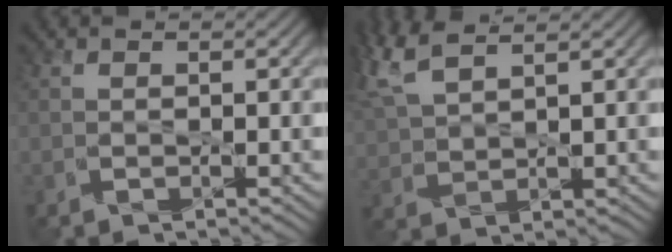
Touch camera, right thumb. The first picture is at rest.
{"total": 6.8, "force": [5.1, 1.6, 4.2], "torque": [-0.127, 0.024, 0.108]}